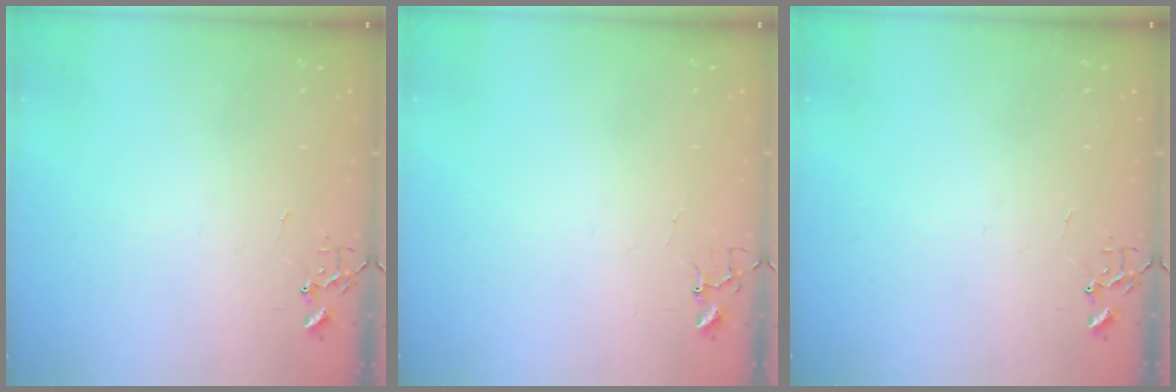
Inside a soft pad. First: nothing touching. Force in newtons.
{"total": 4.0, "press": 4.0, "slide": 0.3}
{"total": 0.0}